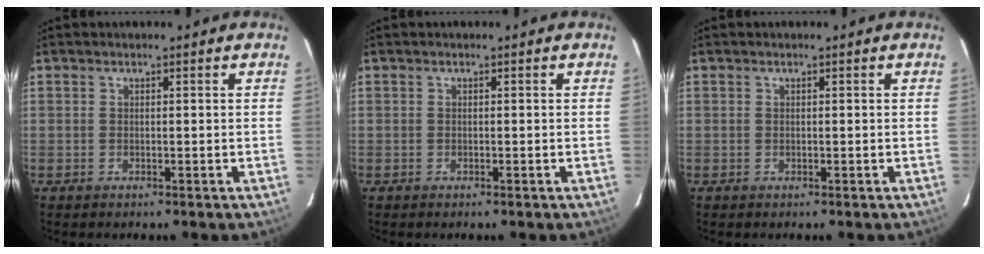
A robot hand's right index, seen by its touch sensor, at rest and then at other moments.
{"total": 0.0}
{"total": 0.0}